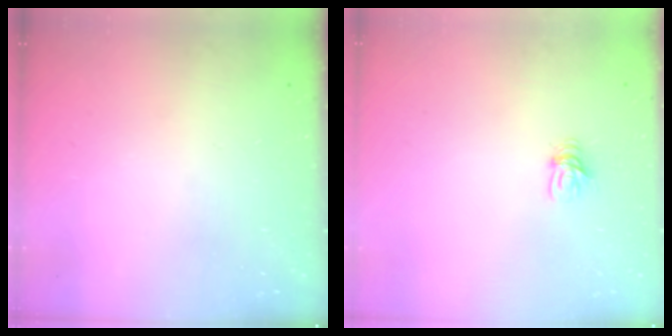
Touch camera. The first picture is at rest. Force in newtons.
{"total": 4.2, "press": 4.2, "slide": 0.5}